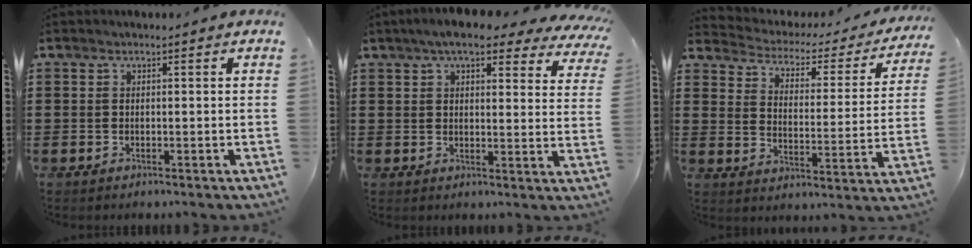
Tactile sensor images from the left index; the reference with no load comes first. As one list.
[{"total": 6.9, "force": [5.6, 1.4, 3.8], "torque": [-0.075, -0.014, 0.098]}, {"total": 2.3, "force": [2.0, 0.9, 0.4], "torque": [-0.028, -0.020, 0.023]}]